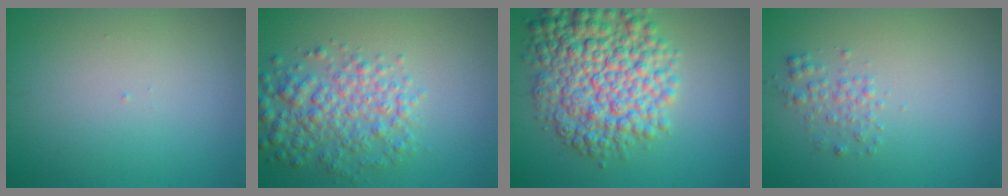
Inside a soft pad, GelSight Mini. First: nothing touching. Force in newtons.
{"total": 5.0, "press": 5.0, "slide": 0.0}
{"total": 9.9, "press": 9.9, "slide": 0.2}
{"total": 1.5, "press": 1.5, "slide": 0.1}